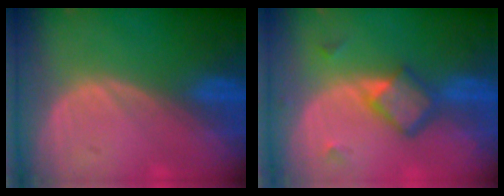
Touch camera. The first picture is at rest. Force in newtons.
{"total": 5.9, "press": 5.2, "slide": 2.8}